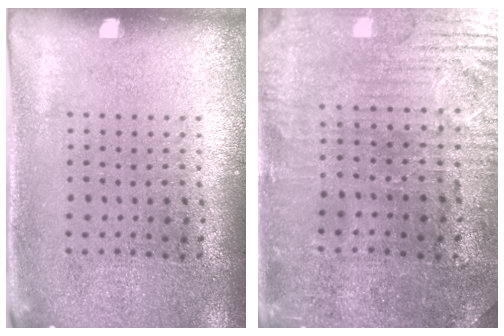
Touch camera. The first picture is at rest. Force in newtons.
{"total": 1.5, "press": 1.3, "slide": 0.6}